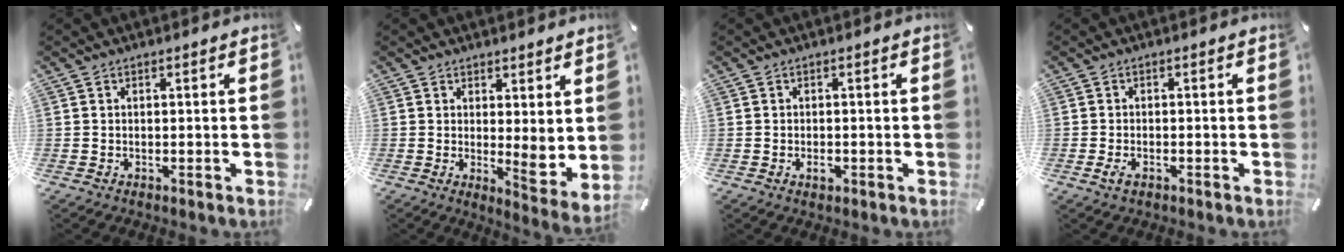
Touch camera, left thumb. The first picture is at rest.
{"total": 4.9, "force": [1.7, 1.8, 4.2], "torque": [-0.047, -0.036, 0.033]}
{"total": 1.7, "force": [-0.6, 1.0, 1.2], "torque": [-0.022, 0.002, -0.011]}
{"total": 2.1, "force": [-0.9, 1.2, 1.5], "torque": [-0.033, 0.001, -0.018]}